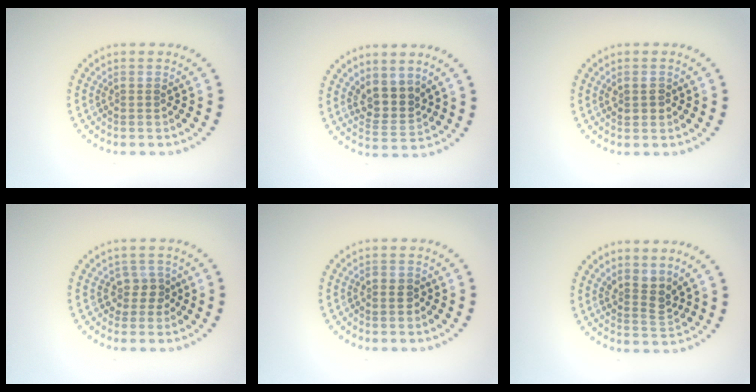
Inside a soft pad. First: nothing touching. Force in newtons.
{"total": 2.9, "press": 2.4, "slide": 1.7}
{"total": 1.5, "press": 1.4, "slide": 0.4}
{"total": 1.8, "press": 1.5, "slide": 1.1}
{"total": 0.8, "press": 0.7, "slide": 0.3}
{"total": 2.3, "press": 1.8, "slide": 1.6}